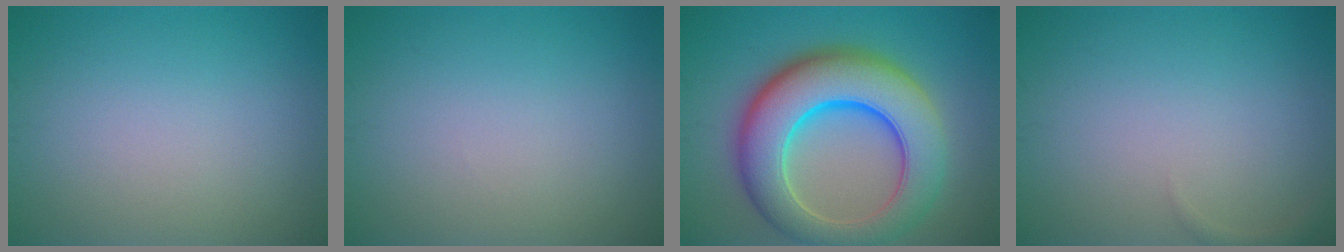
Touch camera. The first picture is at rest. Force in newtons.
{"total": 0.0}
{"total": 11.4, "press": 11.4, "slide": 0.6}
{"total": 0.7, "press": 0.7, "slide": 0.1}